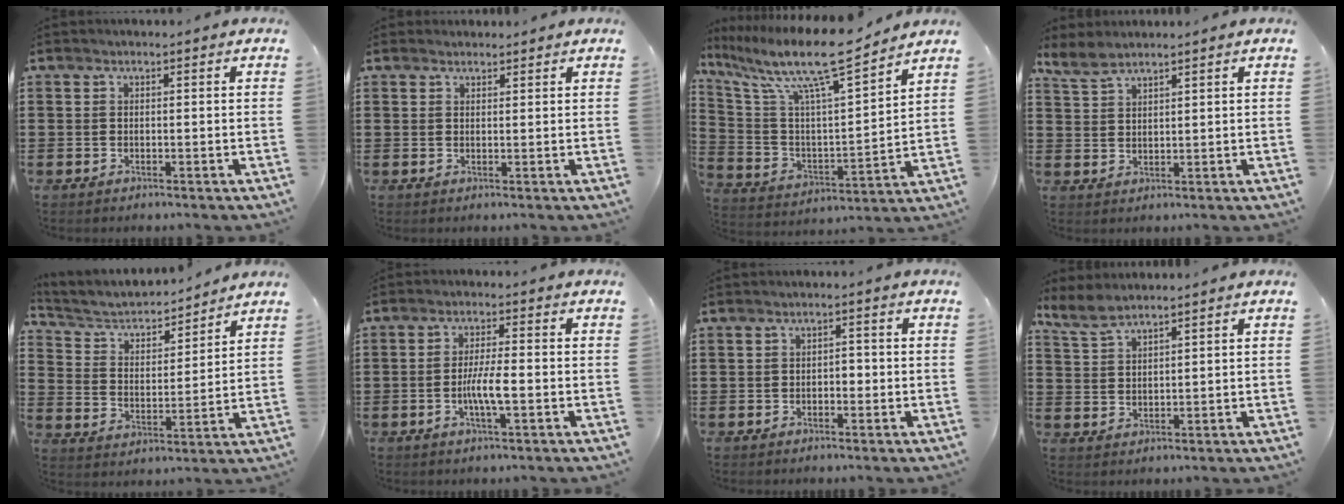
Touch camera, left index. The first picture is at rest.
{"total": 1.3, "force": [1.2, 0.4, 0.1], "torque": [-0.005, 0.002, 0.024]}
{"total": 13.4, "force": [10.6, 1.1, 8.1], "torque": [-0.179, -0.070, 0.175]}
{"total": 3.2, "force": [2.8, 0.8, 1.3], "torque": [-0.034, -0.002, 0.053]}
{"total": 4.5, "force": [4.0, 1.6, 1.4], "torque": [-0.052, -0.029, 0.061]}
{"total": 5.2, "force": [-1.2, 0.9, 5.0], "torque": [-0.099, -0.002, -0.027]}
{"total": 1.5, "force": [-0.5, 0.9, 1.2], "torque": [-0.025, 0.004, -0.014]}
{"total": 3.8, "force": [3.2, 0.9, 1.8], "torque": [-0.045, -0.003, 0.061]}